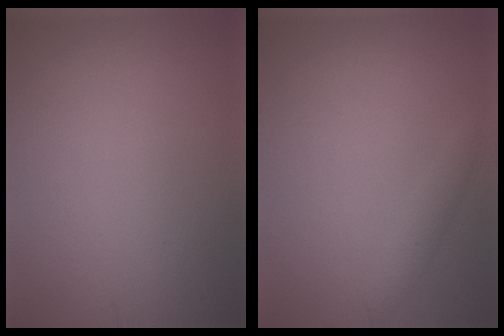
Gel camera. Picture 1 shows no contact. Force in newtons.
{"total": 1.1, "press": 1.1, "slide": 0.1}